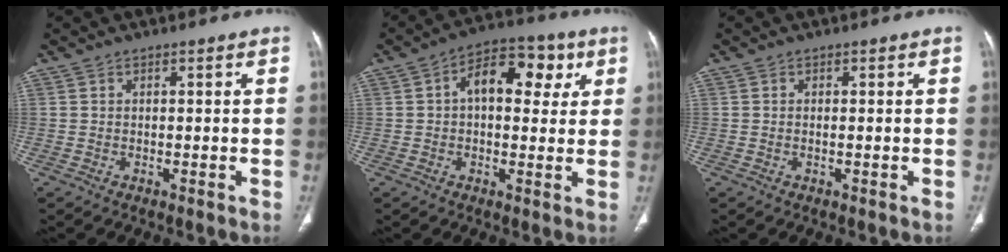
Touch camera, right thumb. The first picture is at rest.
{"total": 12.0, "force": [3.1, 7.3, 8.9], "torque": [-0.091, 0.020, 0.038]}
{"total": 0.0}